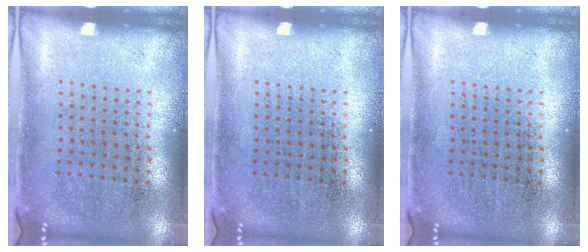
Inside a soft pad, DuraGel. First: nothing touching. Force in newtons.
{"total": 0.0}
{"total": 0.0}